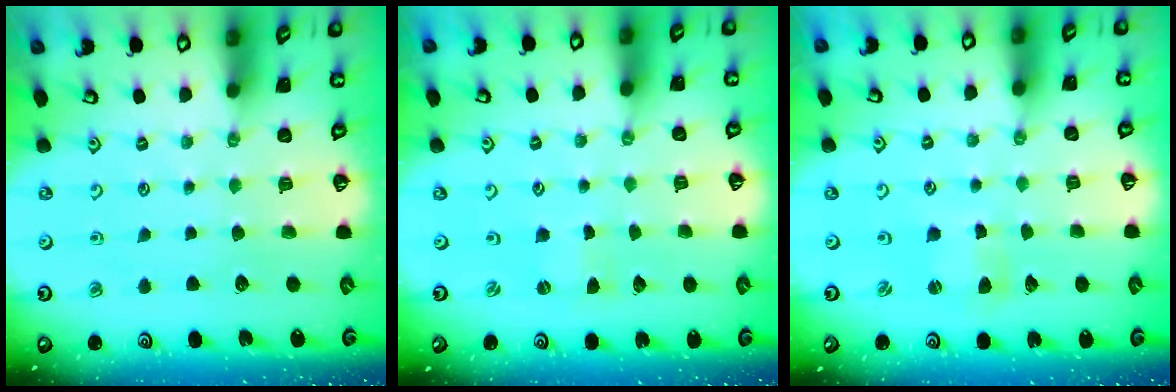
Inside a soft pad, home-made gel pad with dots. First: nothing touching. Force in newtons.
{"total": 0.0}
{"total": 2.1, "press": 2.1, "slide": 0.3}